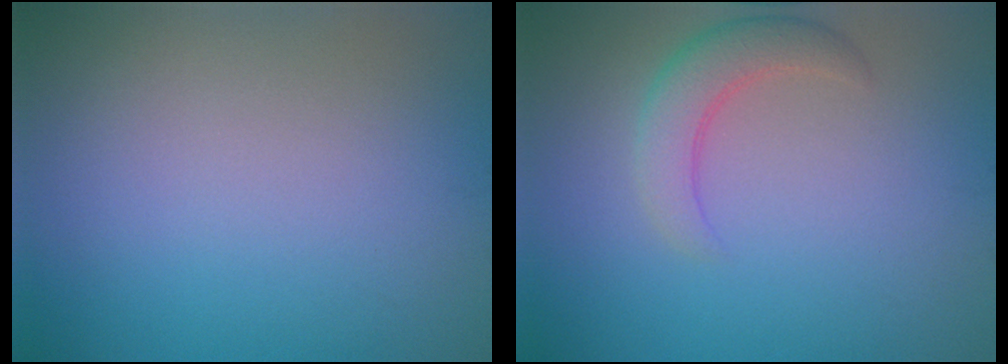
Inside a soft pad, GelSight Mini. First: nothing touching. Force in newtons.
{"total": 3.1, "press": 3.1, "slide": 0.3}